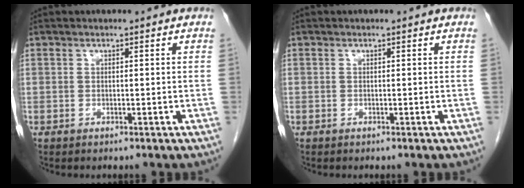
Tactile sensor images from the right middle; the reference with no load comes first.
{"total": 0.0}